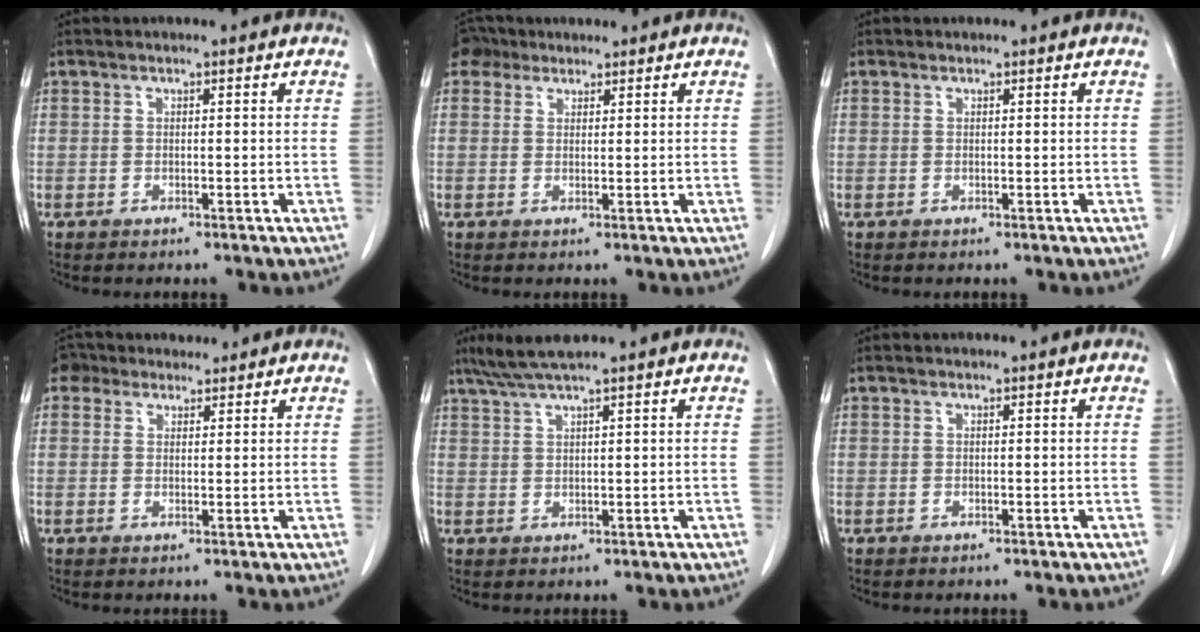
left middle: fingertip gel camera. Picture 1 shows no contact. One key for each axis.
{"total": 3.0, "fx": 2.4, "fy": 1.8, "fz": 0.0, "tx": -0.004, "ty": 0.017, "tz": 0.043}
{"total": 0.0}
{"total": 3.7, "fx": 3.1, "fy": 2.0, "fz": 0.2, "tx": -0.007, "ty": 0.027, "tz": 0.054}
{"total": 4.3, "fx": 3.4, "fy": -0.7, "fz": 2.4, "tx": -0.056, "ty": 0.012, "tz": 0.070}
{"total": 0.0}